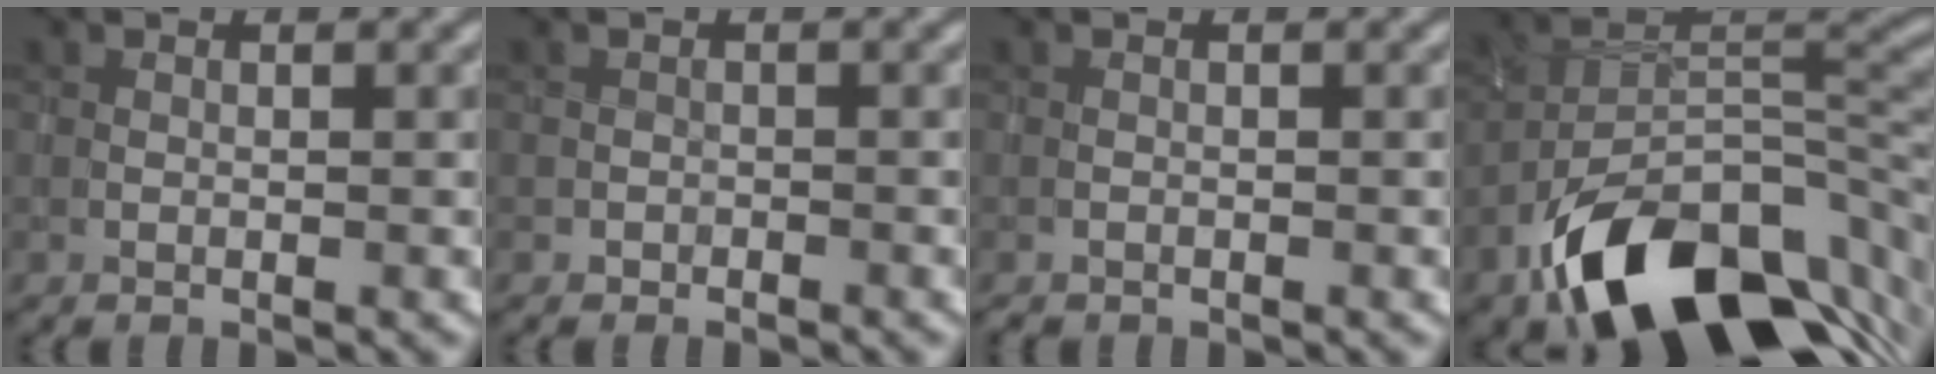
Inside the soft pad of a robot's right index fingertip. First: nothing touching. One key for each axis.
{"total": 0.5, "fx": -0.4, "fy": 0.3, "fz": -0.2, "tx": 0.008, "ty": -0.003, "tz": -0.007}
{"total": 0.0}
{"total": 14.2, "fx": -7.9, "fy": 7.5, "fz": 9.0, "tx": -0.150, "ty": -0.007, "tz": -0.142}